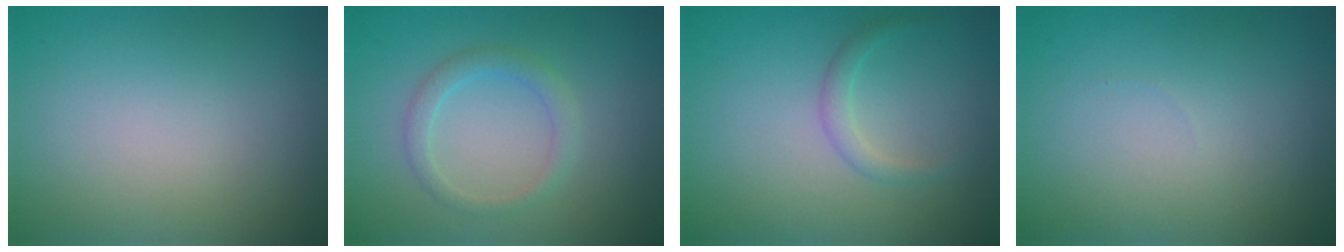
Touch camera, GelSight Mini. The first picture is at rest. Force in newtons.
{"total": 1.8, "press": 1.8, "slide": 0.0}
{"total": 1.4, "press": 1.3, "slide": 0.1}
{"total": 0.0}